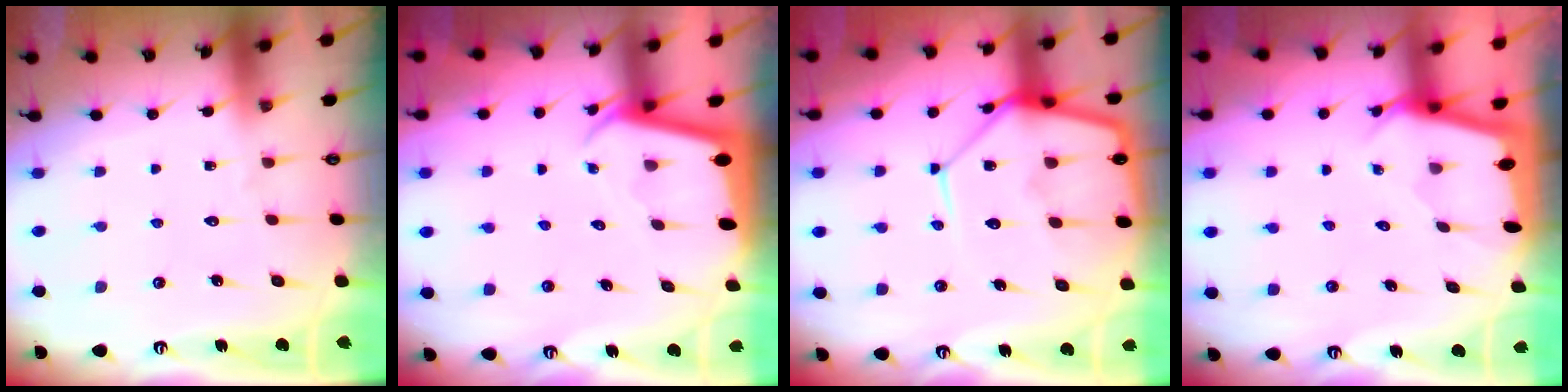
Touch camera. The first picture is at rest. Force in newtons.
{"total": 2.0, "press": 2.0, "slide": 0.1}
{"total": 15.9, "press": 15.8, "slide": 1.5}
{"total": 1.3, "press": 1.3, "slide": 0.1}